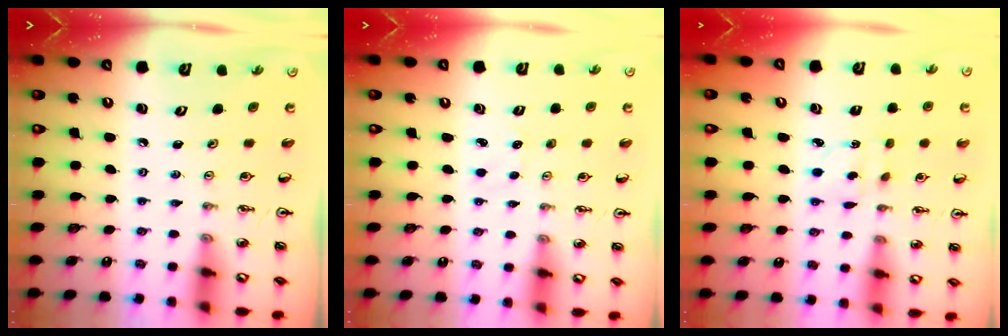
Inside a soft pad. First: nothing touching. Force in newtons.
{"total": 2.9, "press": 2.9, "slide": 0.4}
{"total": 2.7, "press": 2.6, "slide": 0.6}